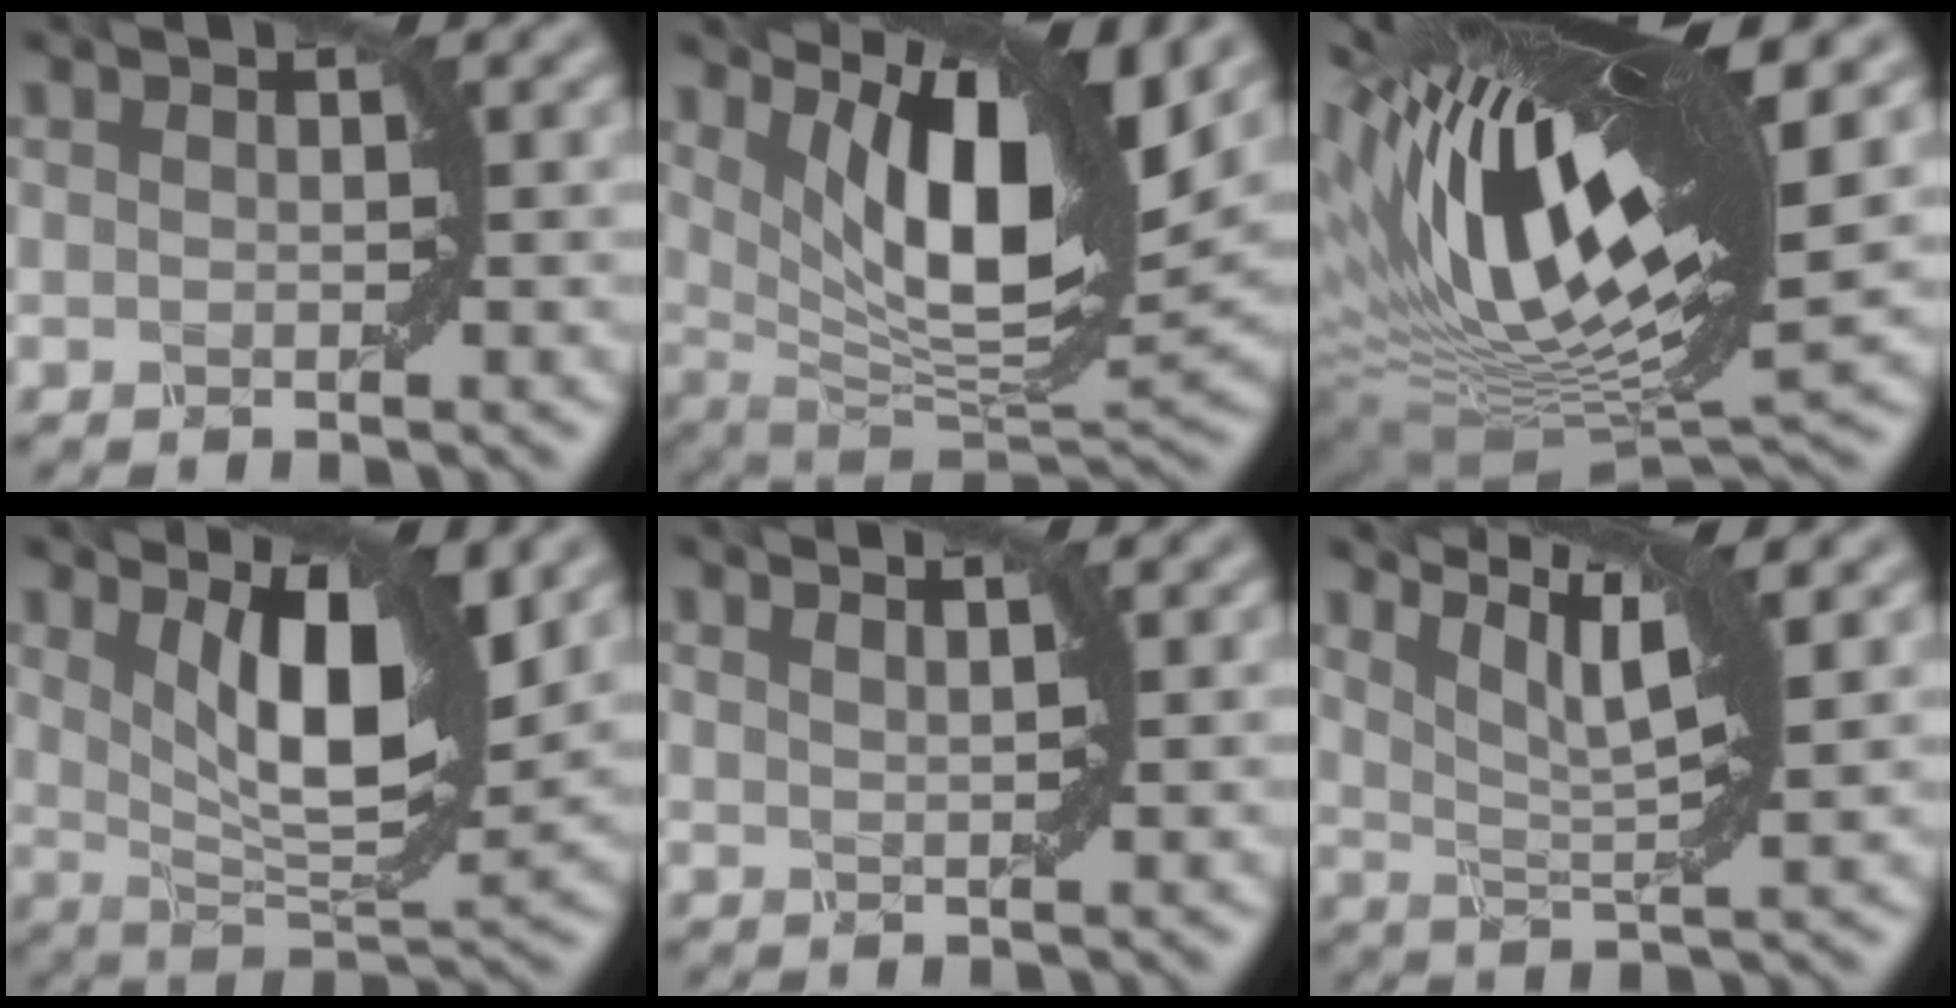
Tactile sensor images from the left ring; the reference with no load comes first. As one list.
[{"total": 12.0, "force": [5.2, 4.0, 10.1], "torque": [-0.164, -0.002, 0.100]}, {"total": 17.0, "force": [4.5, 6.4, 15.1], "torque": [-0.290, 0.017, 0.076]}, {"total": 8.6, "force": [3.2, 2.9, 7.4], "torque": [-0.119, -0.012, 0.066]}, {"total": 3.1, "force": [2.3, 1.1, 1.7], "torque": [-0.004, 0.017, 0.008]}, {"total": 7.0, "force": [3.9, 1.6, 5.6], "torque": [-0.083, 0.014, 0.064]}]